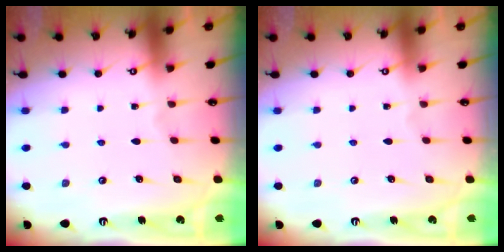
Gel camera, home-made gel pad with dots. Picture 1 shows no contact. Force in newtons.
{"total": 0.0}